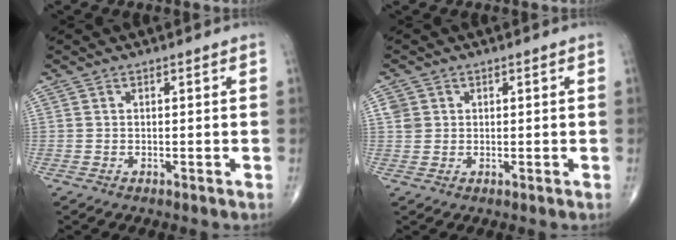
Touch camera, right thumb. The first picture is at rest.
{"total": 2.5, "force": [0.7, 2.3, 0.8], "torque": [-0.004, -0.001, 0.015]}